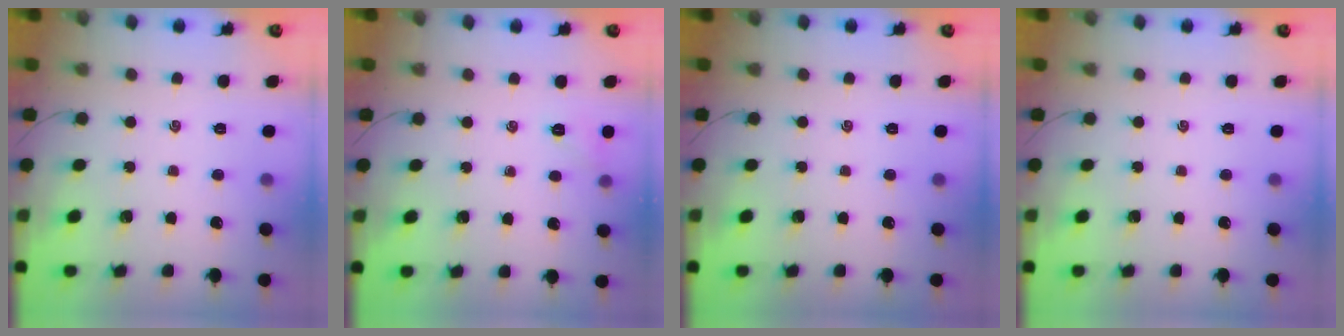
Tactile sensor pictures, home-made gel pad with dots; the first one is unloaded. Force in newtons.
{"total": 5.7, "press": 5.6, "slide": 1.4}
{"total": 0.0}
{"total": 0.0}